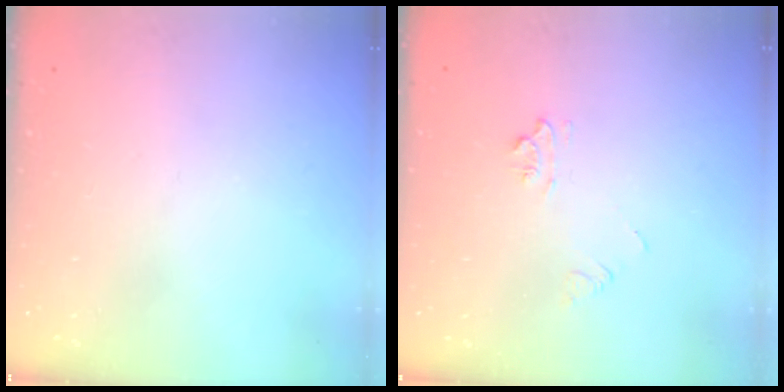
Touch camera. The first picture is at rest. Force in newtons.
{"total": 5.0, "press": 4.9, "slide": 0.6}